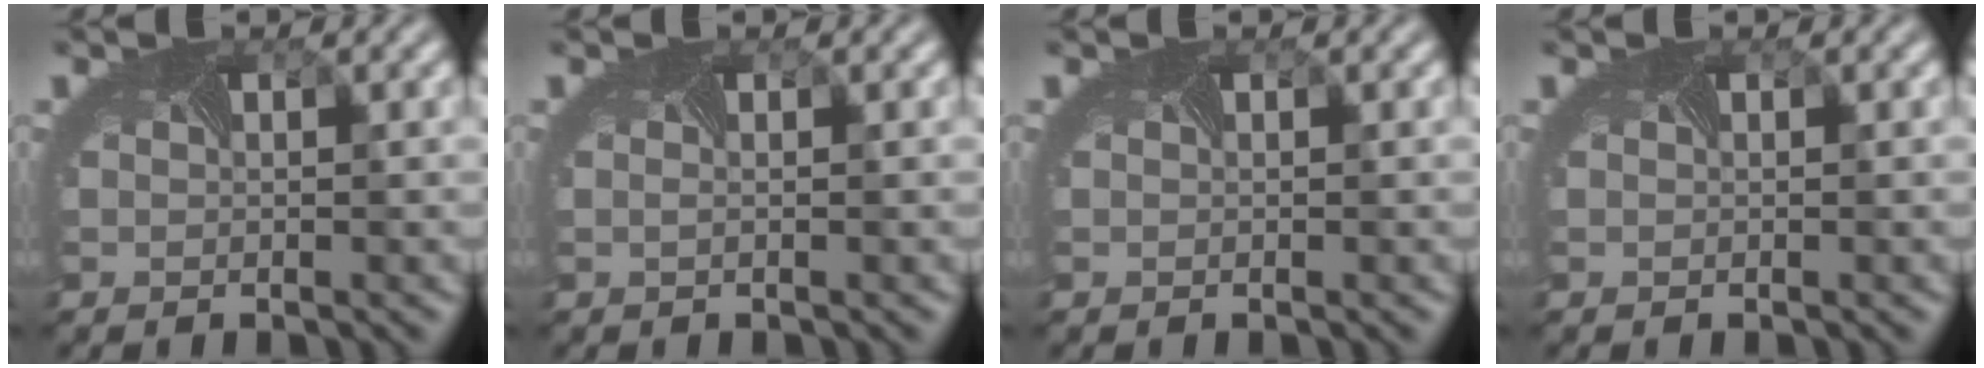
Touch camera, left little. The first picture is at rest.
{"total": 0.0}
{"total": 0.0}
{"total": 0.0}